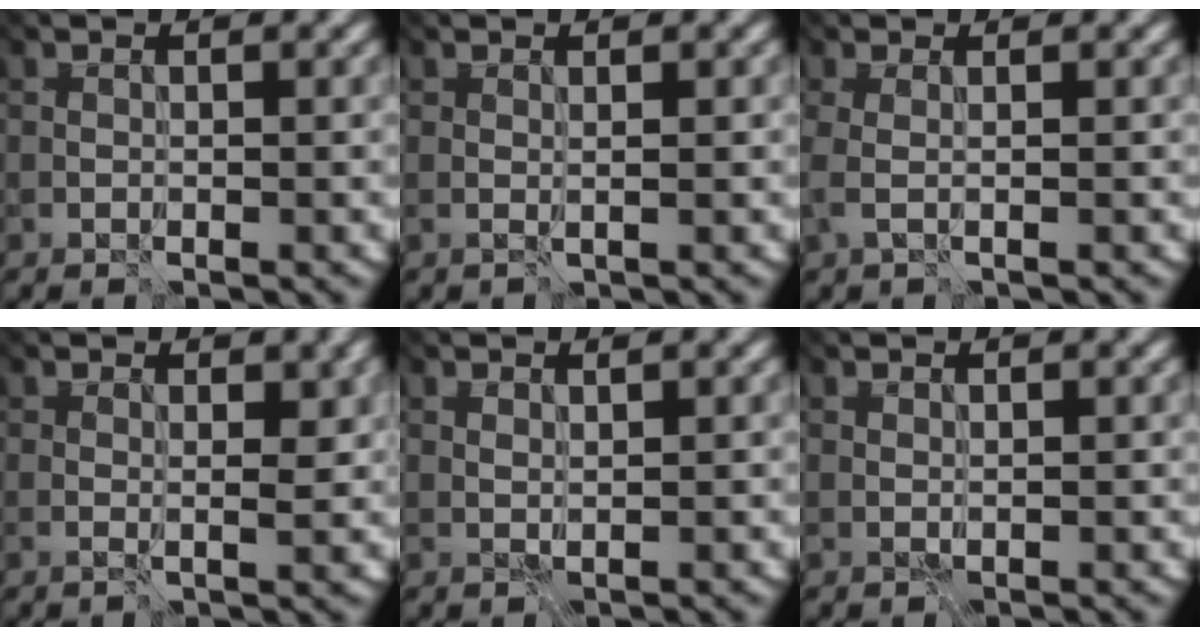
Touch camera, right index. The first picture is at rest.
{"total": 1.0, "force": [0.5, 0.3, 0.8], "torque": [-0.004, 0.013, 0.001]}
{"total": 1.5, "force": [0.3, 0.5, 1.4], "torque": [-0.017, 0.007, 0.003]}
{"total": 2.2, "force": [0.6, 0.9, 1.8], "torque": [-0.014, 0.009, 0.005]}
{"total": 1.9, "force": [1.6, 0.6, 0.8], "torque": [-0.015, 0.013, 0.025]}
{"total": 1.5, "force": [1.2, 0.6, 0.6], "torque": [-0.010, 0.008, 0.016]}